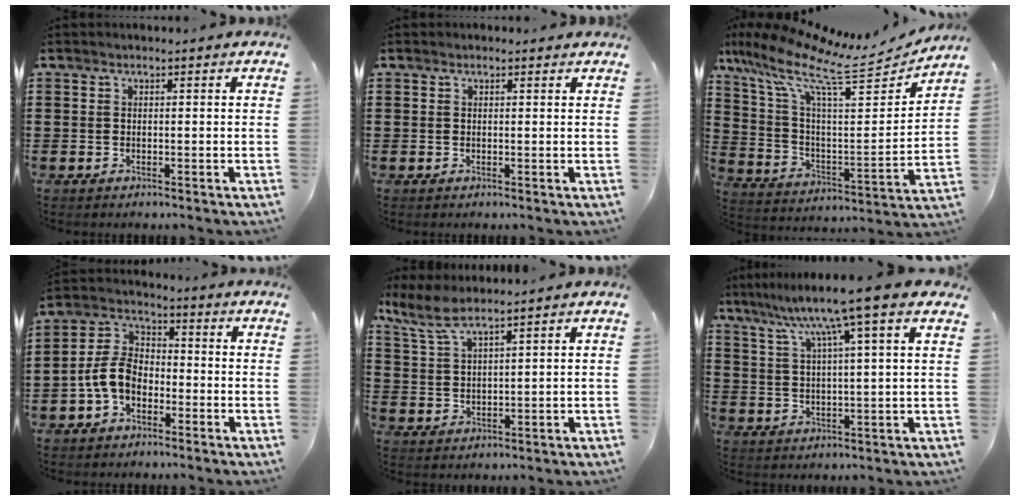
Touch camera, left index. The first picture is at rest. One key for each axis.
{"total": 0.5, "fx": 0.4, "fy": 0.3, "fz": 0.3, "tx": -0.006, "ty": 0.003, "tz": 0.007}
{"total": 12.2, "fx": 8.6, "fy": 2.7, "fz": 8.2, "tx": -0.181, "ty": -0.056, "tz": 0.137}
{"total": 6.9, "fx": -2.9, "fy": 4.4, "fz": 4.4, "tx": -0.123, "ty": 0.004, "tz": -0.068}
{"total": 5.1, "fx": 4.0, "fy": 0.6, "fz": 3.1, "tx": -0.071, "ty": -0.007, "tz": 0.074}
{"total": 8.5, "fx": 5.9, "fy": -0.3, "fz": 6.1, "tx": -0.130, "ty": -0.027, "tz": 0.093}